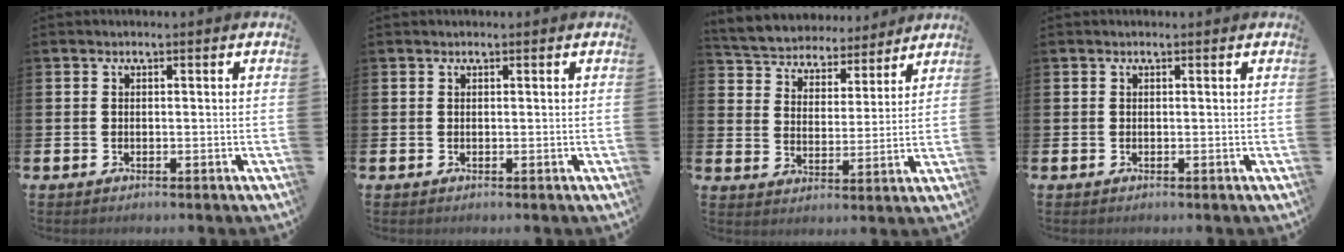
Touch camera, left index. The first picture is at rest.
{"total": 0.0}
{"total": 5.2, "force": [4.9, 1.8, -0.3], "torque": [-0.028, -0.042, 0.084]}
{"total": 0.0}